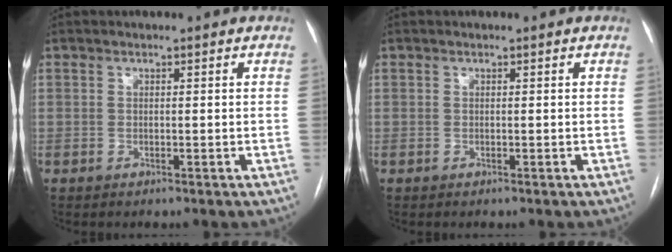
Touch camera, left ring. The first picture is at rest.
{"total": 0.0}